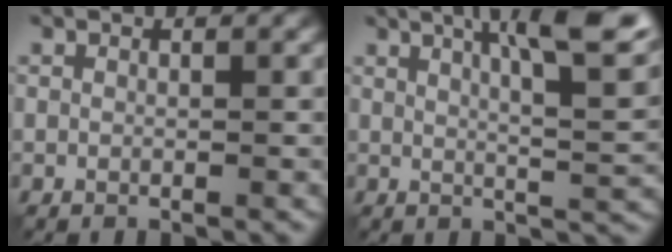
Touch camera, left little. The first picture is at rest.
{"total": 9.3, "force": [4.7, 2.1, 7.8], "torque": [-0.087, 0.021, 0.057]}